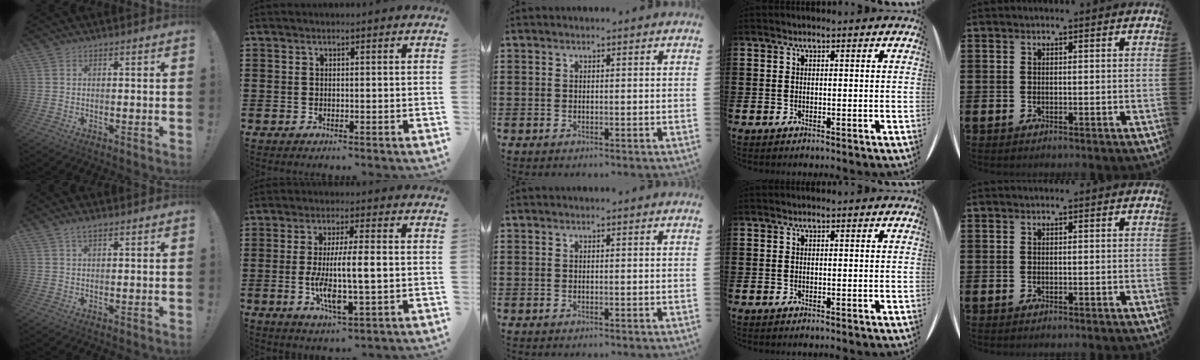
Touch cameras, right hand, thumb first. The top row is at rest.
{"thumb": {"total": 2.5, "force": [1.7, 0.8, 1.7], "torque": [-0.029, -0.004, 0.030]}, "index": {"total": 9.4, "force": [-0.8, 2.3, 9.1], "torque": [-0.175, -0.010, -0.015]}}